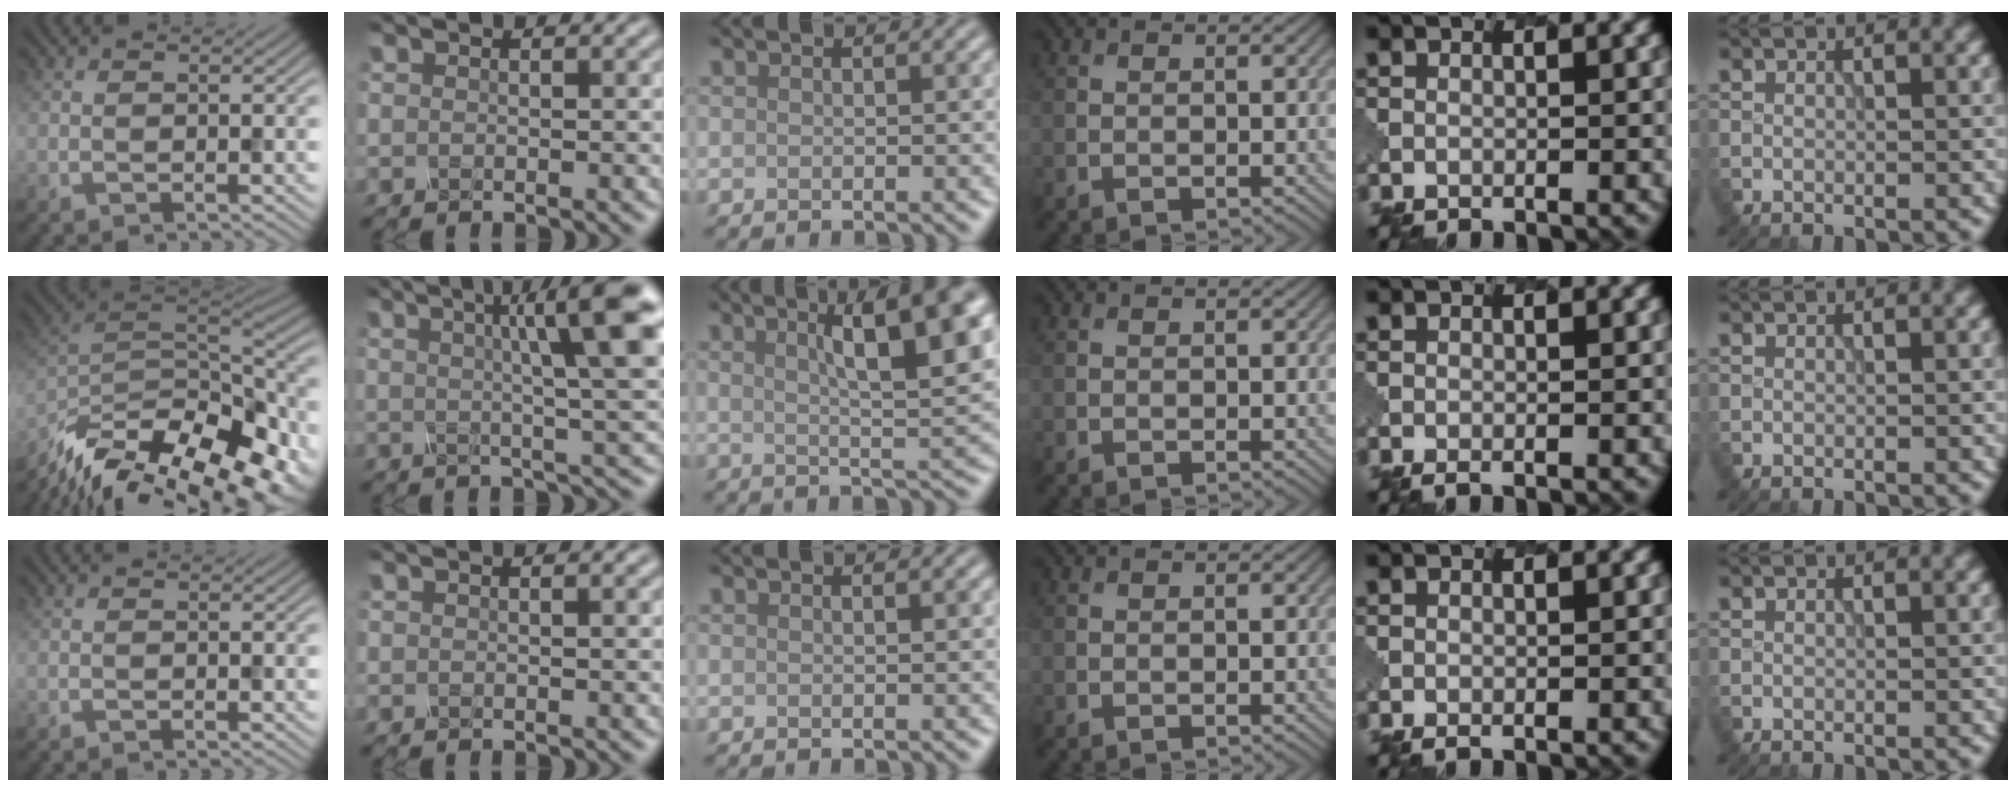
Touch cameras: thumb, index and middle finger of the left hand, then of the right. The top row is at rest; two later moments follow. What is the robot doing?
{"motion": "twist", "object": "rubiks cube"}